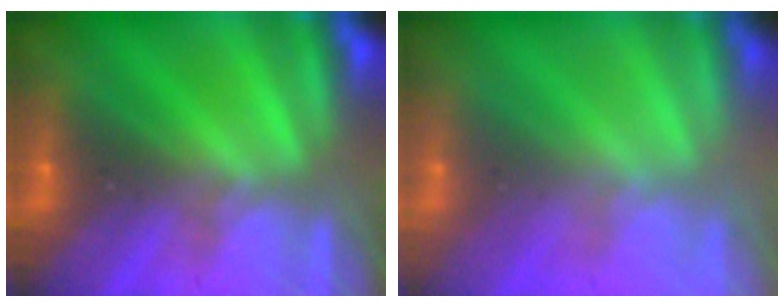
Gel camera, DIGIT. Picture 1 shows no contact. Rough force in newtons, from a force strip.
{"total": 2.8}